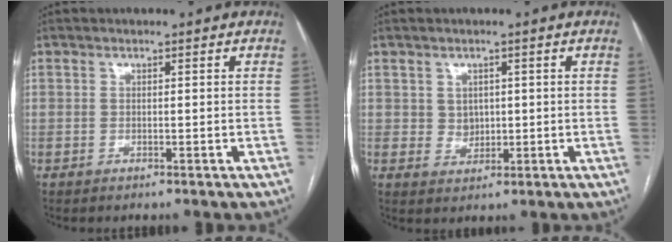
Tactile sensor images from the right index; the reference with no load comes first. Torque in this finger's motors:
{"motor_torque": [-0.30, 0.30, -0.04, 0.00]}